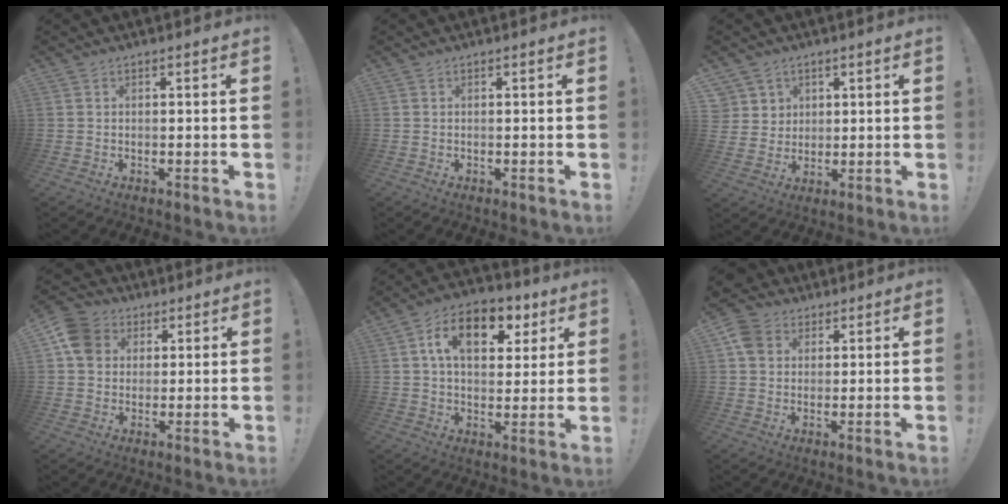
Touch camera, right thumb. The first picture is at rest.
{"total": 0.0}
{"total": 5.5, "force": [3.1, 4.5, 0.3], "torque": [-0.002, -0.027, 0.062]}
{"total": 10.0, "force": [3.4, 8.5, 3.9], "torque": [-0.053, -0.008, 0.070]}
{"total": 14.3, "force": [5.8, 8.9, 9.5], "torque": [-0.134, -0.020, 0.100]}
{"total": 7.7, "force": [3.5, 6.4, 2.6], "torque": [-0.044, -0.007, 0.071]}